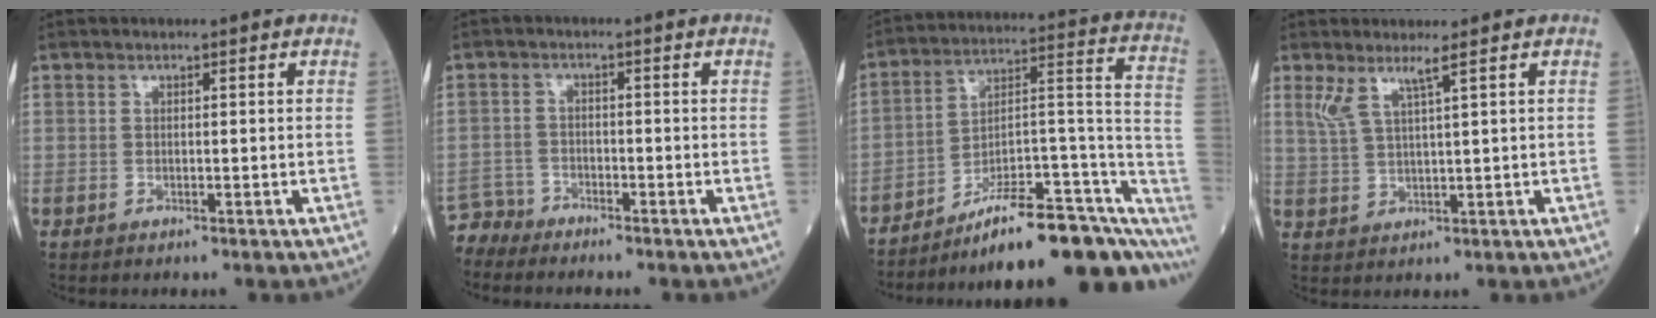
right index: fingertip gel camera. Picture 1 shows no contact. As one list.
[{"total": 3.2, "force": [-3.0, 0.3, -1.2], "torque": [0.027, -0.009, -0.057]}, {"total": 23.3, "force": [-18.1, 4.6, 14.0], "torque": [-0.110, 0.048, -0.261]}, {"total": 3.6, "force": [2.3, -0.4, 2.7], "torque": [-0.064, -0.003, 0.052]}]